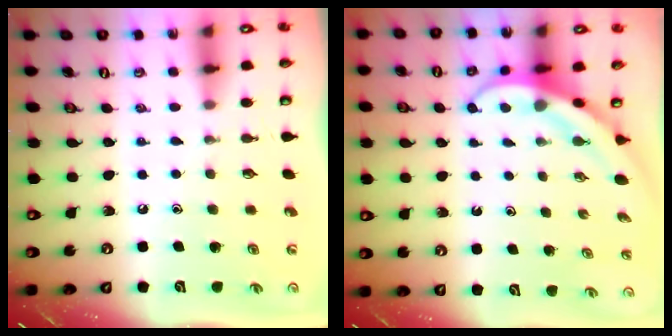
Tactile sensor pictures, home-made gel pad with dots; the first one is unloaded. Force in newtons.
{"total": 4.0, "press": 4.0, "slide": 0.4}